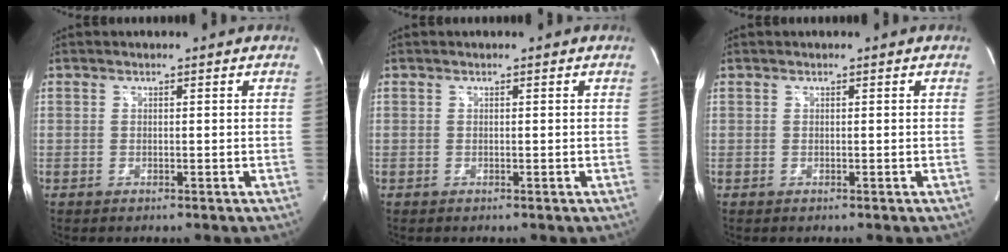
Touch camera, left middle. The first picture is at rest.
{"total": 0.0}
{"total": 0.0}